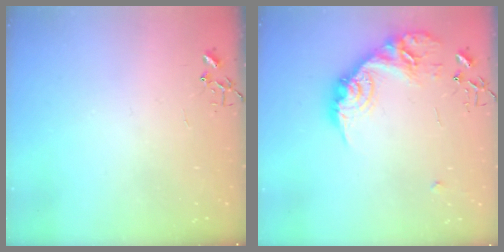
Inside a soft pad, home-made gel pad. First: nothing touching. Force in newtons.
{"total": 18.9, "press": 18.8, "slide": 1.2}